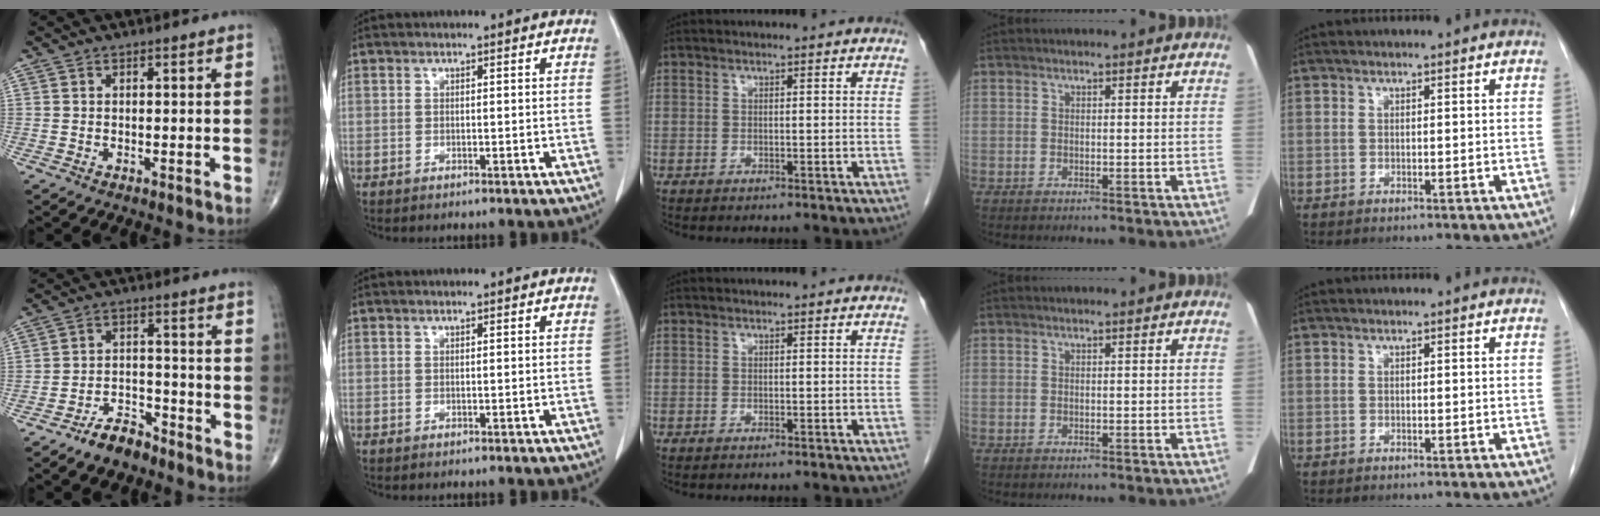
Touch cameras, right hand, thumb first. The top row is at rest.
{"thumb": {"total": 6.4, "force": [-5.2, 2.9, 2.4], "torque": [-0.028, 0.037, -0.095]}}